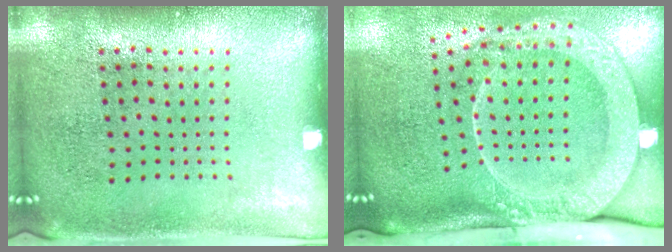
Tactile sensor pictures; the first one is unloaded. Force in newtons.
{"total": 3.0, "press": 2.1, "slide": 2.1}